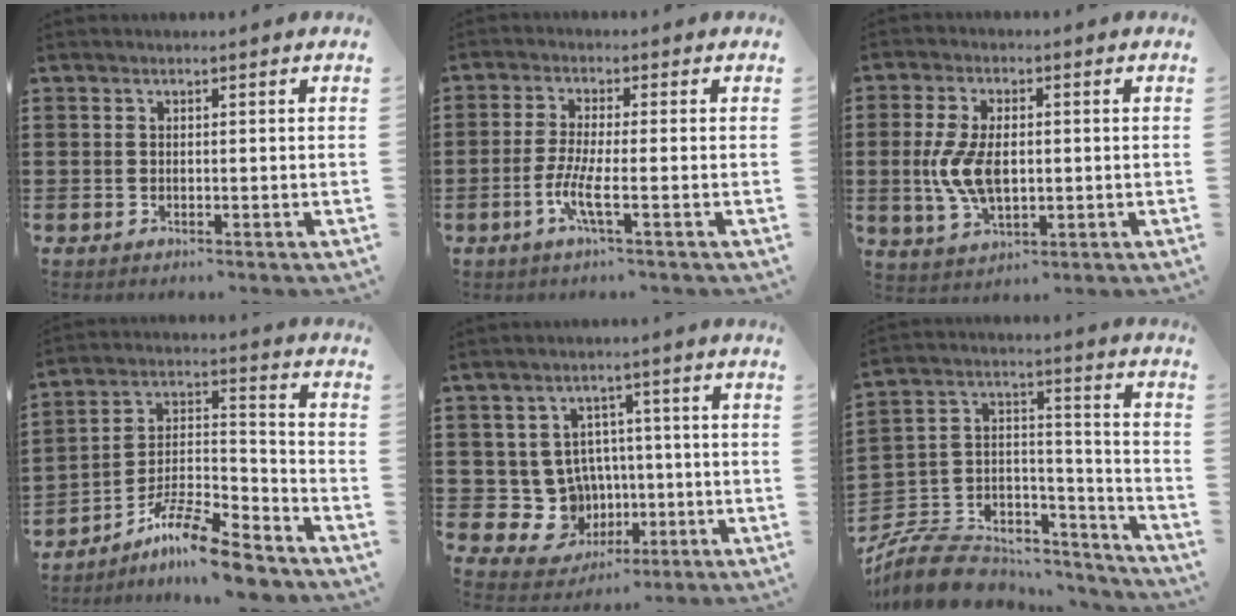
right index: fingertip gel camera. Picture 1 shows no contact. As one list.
[{"total": 5.1, "force": [-2.0, 0.4, 4.6], "torque": [-0.108, -0.015, -0.046]}, {"total": 7.9, "force": [-0.1, 4.1, 6.8], "torque": [-0.161, -0.005, -0.008]}, {"total": 10.5, "force": [-8.8, 1.6, 5.5], "torque": [-0.103, 0.020, -0.172]}, {"total": 8.2, "force": [0.1, 7.7, 2.8], "torque": [-0.071, -0.004, 0.015]}, {"total": 9.2, "force": [-7.5, 4.5, 2.5], "torque": [-0.065, 0.010, -0.143]}]